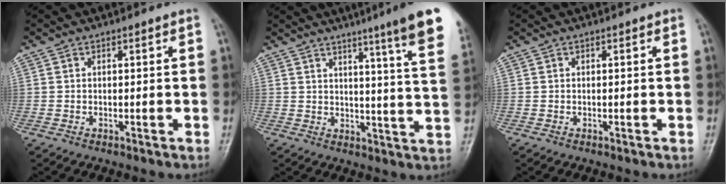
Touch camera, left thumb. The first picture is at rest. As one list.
[{"total": 16.2, "force": [10.9, 0.1, 12.0], "torque": [-0.145, -0.061, 0.121]}, {"total": 0.0}]